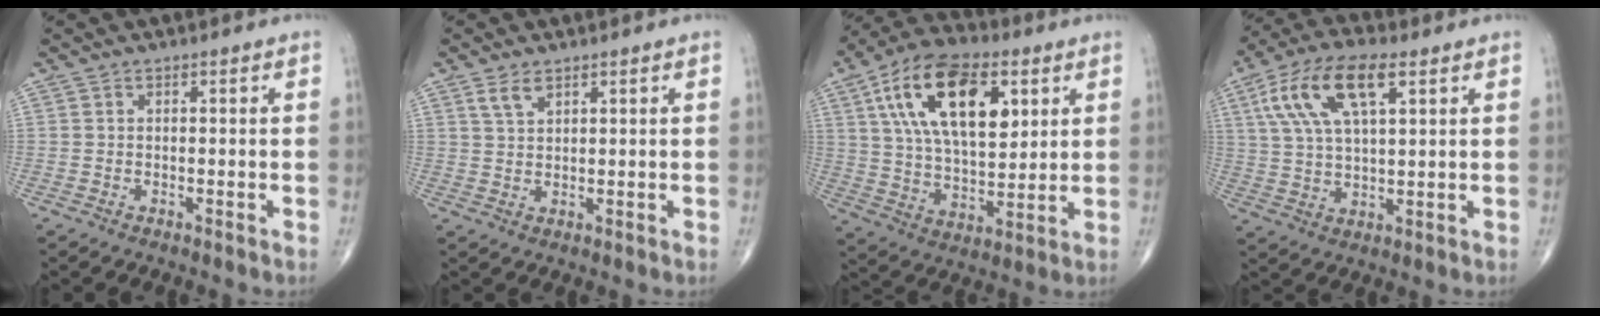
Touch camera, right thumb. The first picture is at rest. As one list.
[{"total": 3.0, "force": [2.0, 1.4, 1.8], "torque": [-0.033, -0.006, 0.044]}, {"total": 21.3, "force": [7.6, 11.0, 16.5], "torque": [-0.265, -0.017, 0.130]}, {"total": 14.3, "force": [5.8, 6.0, 11.6], "torque": [-0.229, 0.006, 0.105]}]